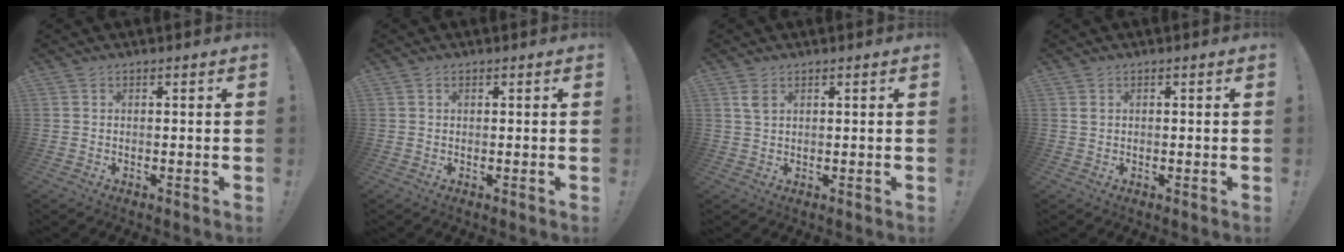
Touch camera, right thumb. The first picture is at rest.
{"total": 0.6, "force": [0.3, 0.5, 0.2], "torque": [-0.006, 0.004, 0.006]}
{"total": 3.1, "force": [1.5, 1.6, 2.2], "torque": [-0.032, -0.003, 0.025]}
{"total": 0.8, "force": [0.3, 0.5, 0.5], "torque": [-0.018, 0.007, 0.006]}